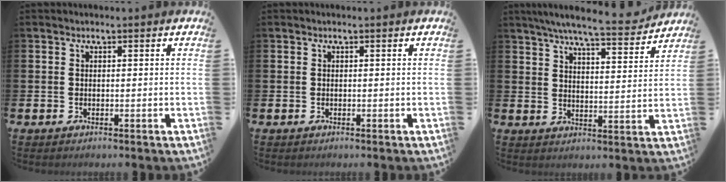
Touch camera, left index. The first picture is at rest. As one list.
[{"total": 0.0}, {"total": 7.5, "force": [7.0, 0.6, 2.8], "torque": [-0.062, -0.042, 0.120]}]